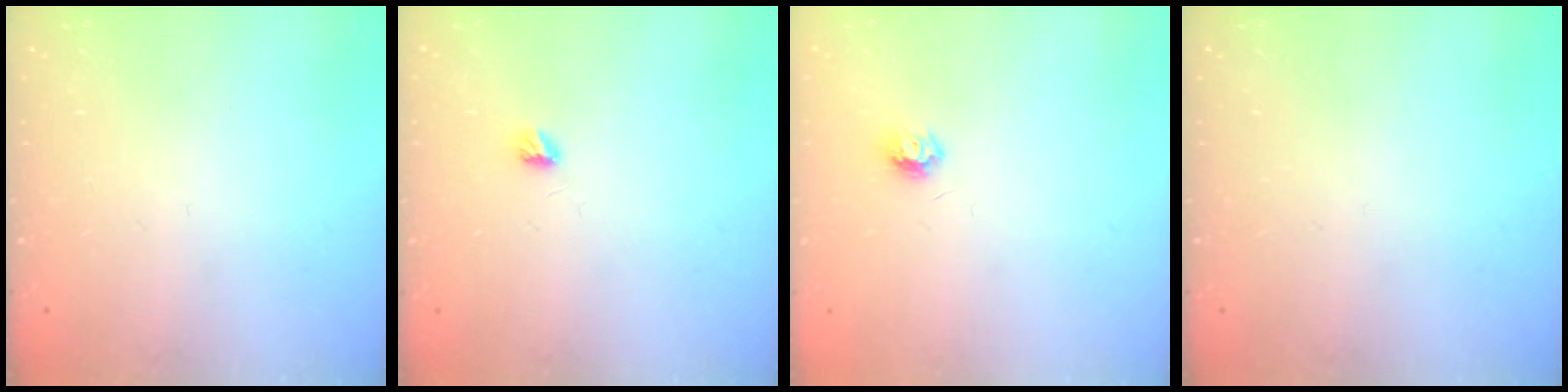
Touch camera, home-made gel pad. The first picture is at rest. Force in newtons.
{"total": 3.3, "press": 3.3, "slide": 0.4}
{"total": 4.7, "press": 4.7, "slide": 0.5}
{"total": 0.0}